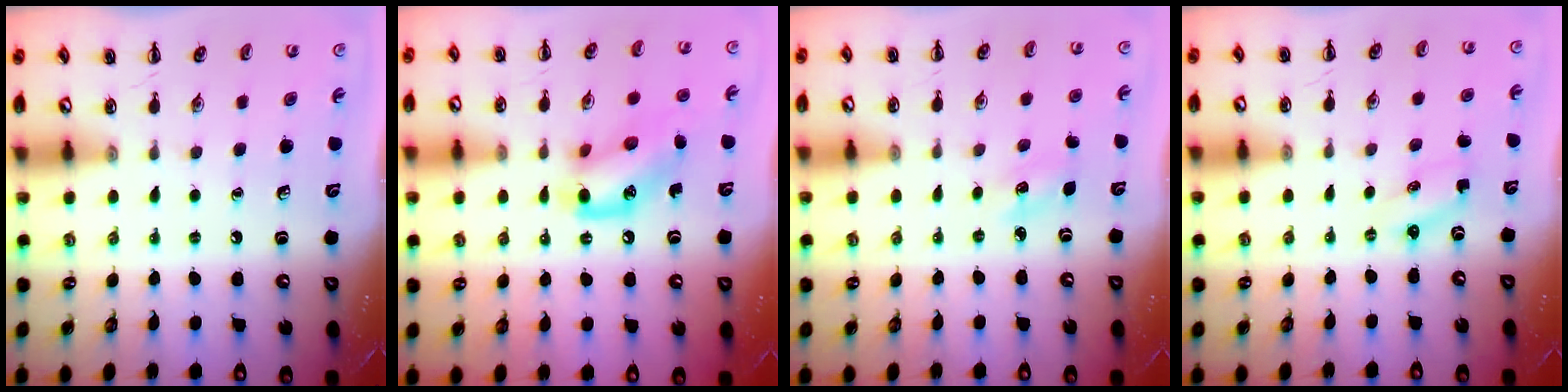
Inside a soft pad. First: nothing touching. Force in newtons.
{"total": 12.9, "press": 12.8, "slide": 1.9}
{"total": 3.7, "press": 3.5, "slide": 1.1}
{"total": 2.3, "press": 2.2, "slide": 0.7}